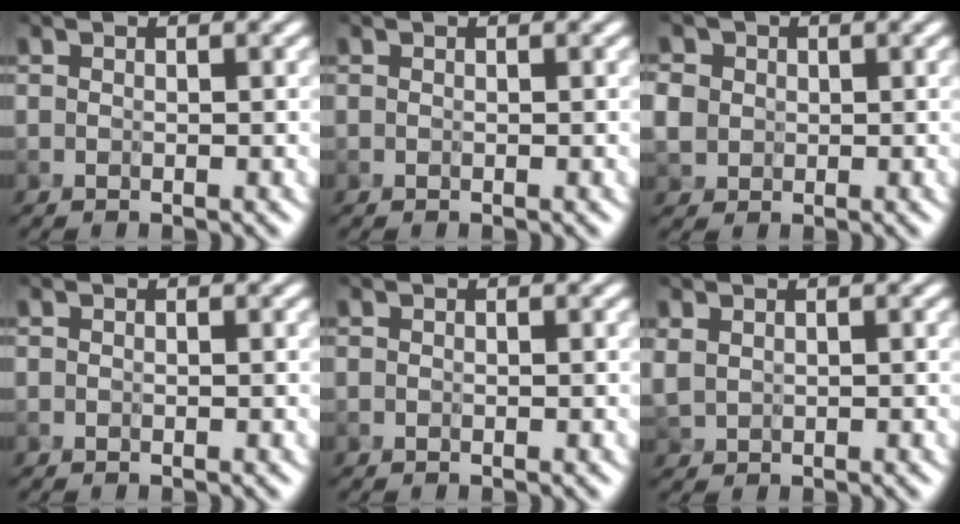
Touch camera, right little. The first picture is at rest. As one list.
[{"total": 0.0}, {"total": 3.2, "force": [0.6, 2.9, 1.3], "torque": [-0.053, 0.014, 0.017]}, {"total": 0.0}, {"total": 0.0}, {"total": 1.3, "force": [0.6, 0.9, 0.7], "torque": [-0.024, -0.002, 0.019]}]